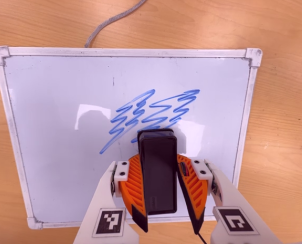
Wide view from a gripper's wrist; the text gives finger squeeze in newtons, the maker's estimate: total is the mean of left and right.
{"total": 6.4, "left": 6.1, "right": 6.8}